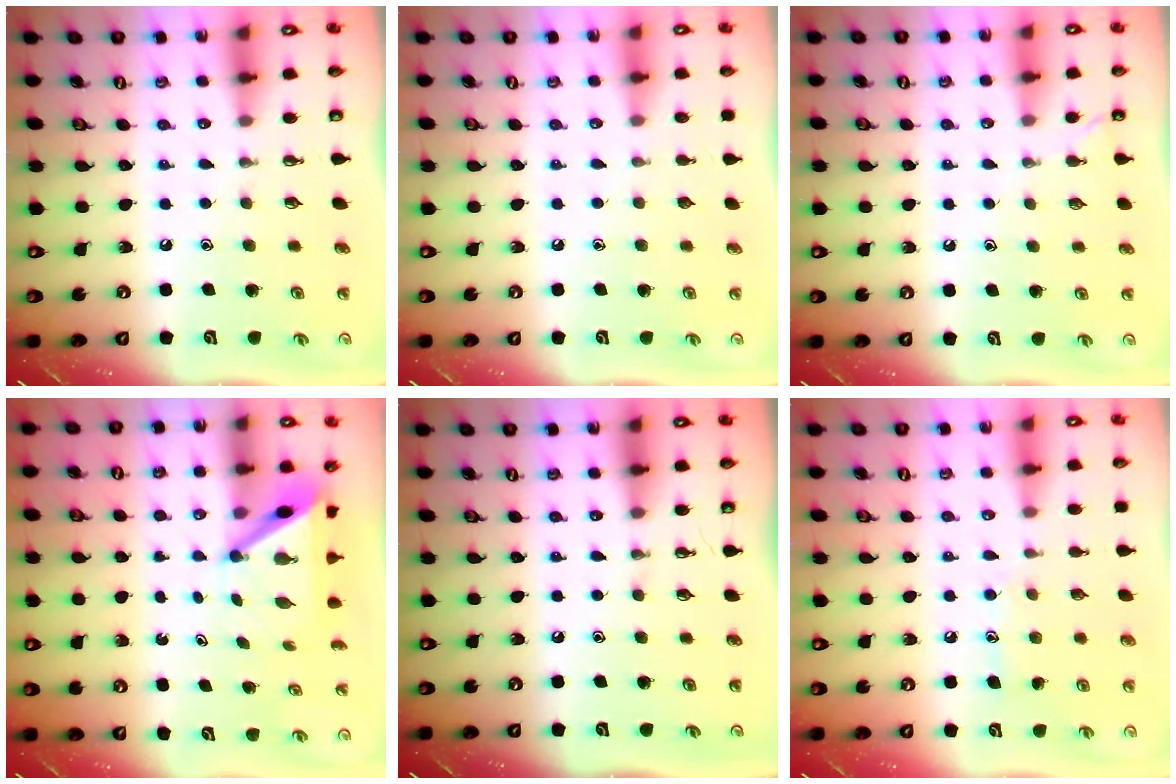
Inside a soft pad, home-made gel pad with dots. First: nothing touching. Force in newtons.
{"total": 0.0}
{"total": 3.0, "press": 3.0, "slide": 0.3}
{"total": 5.9, "press": 5.9, "slide": 0.1}
{"total": 0.0}
{"total": 6.8, "press": 6.8, "slide": 0.3}